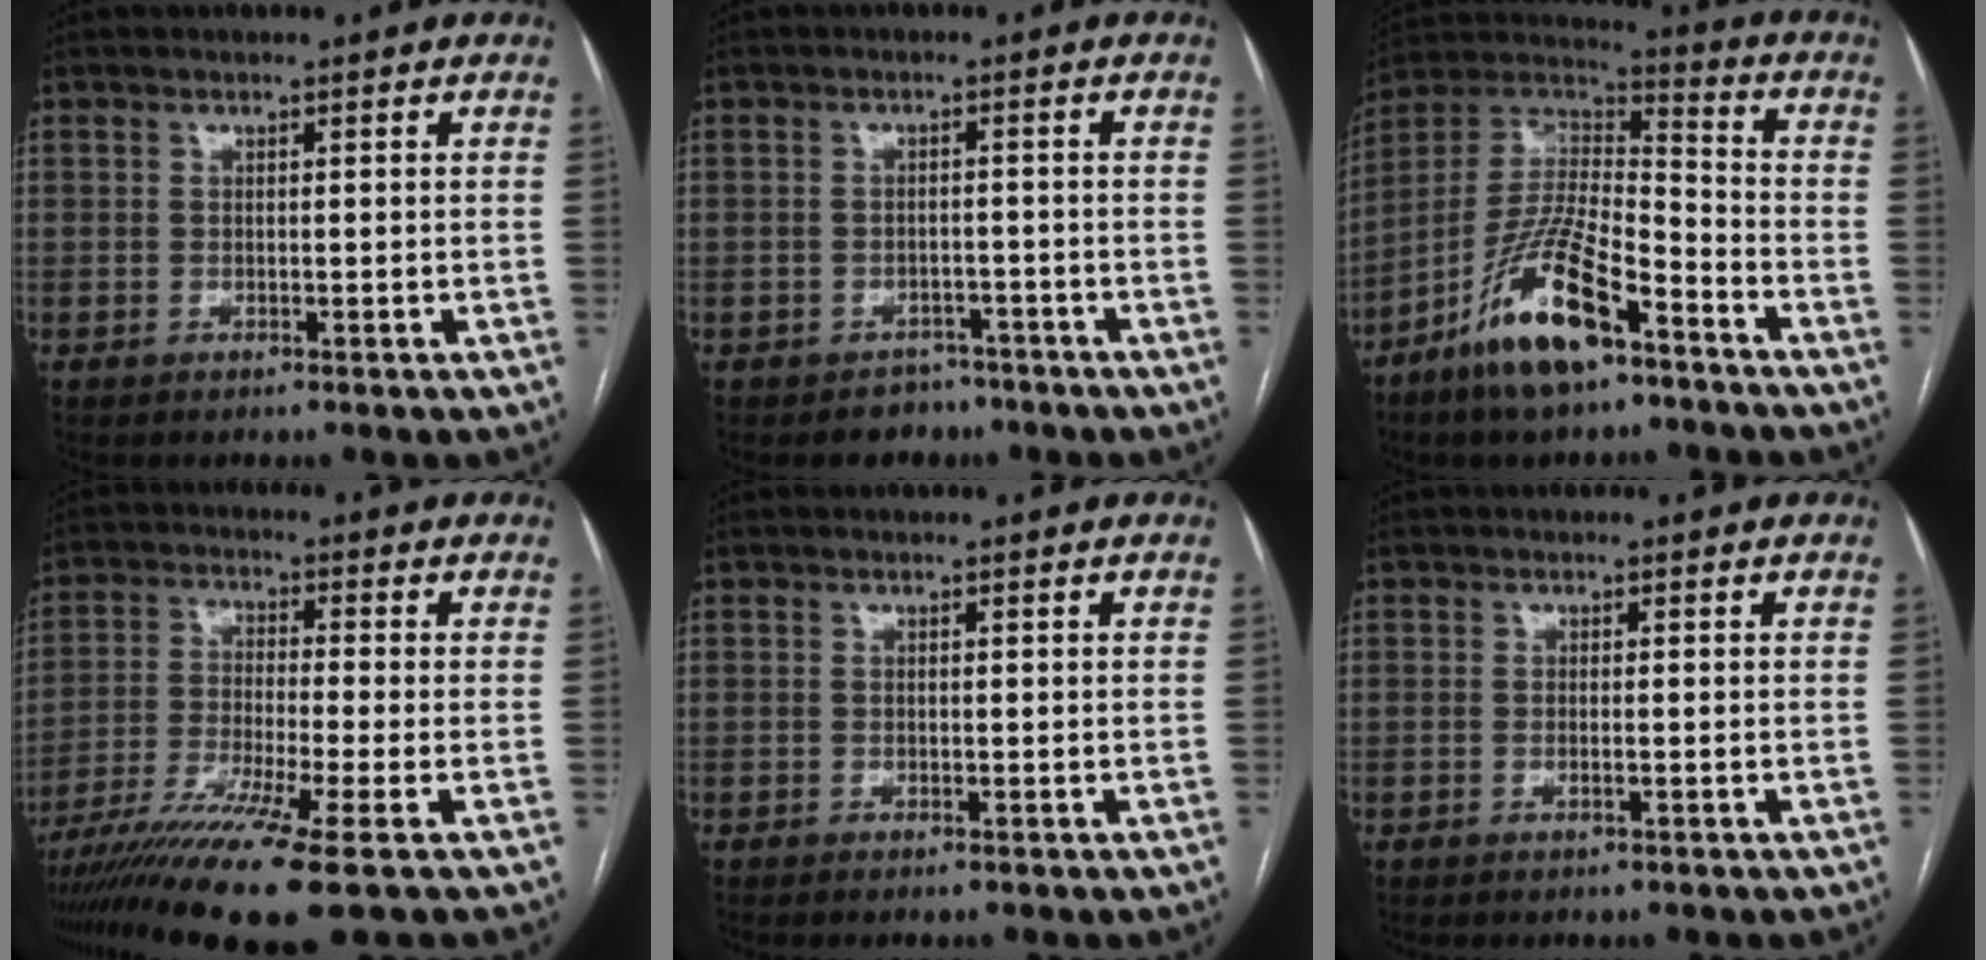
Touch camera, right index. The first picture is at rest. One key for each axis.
{"total": 3.4, "fx": -2.5, "fy": 2.3, "fz": 0.2, "tx": -0.003, "ty": 0.013, "tz": -0.030}
{"total": 16.1, "fx": -9.6, "fy": 4.1, "fz": 12.2, "tx": -0.246, "ty": -0.001, "tz": -0.175}
{"total": 13.3, "fx": -9.1, "fy": -1.6, "fz": 9.5, "tx": -0.178, "ty": -0.036, "tz": -0.156}
{"total": 0.0}
{"total": 0.6, "fx": -0.2, "fy": 0.0, "fz": 0.6, "tx": -0.014, "ty": -0.002, "tz": -0.002}